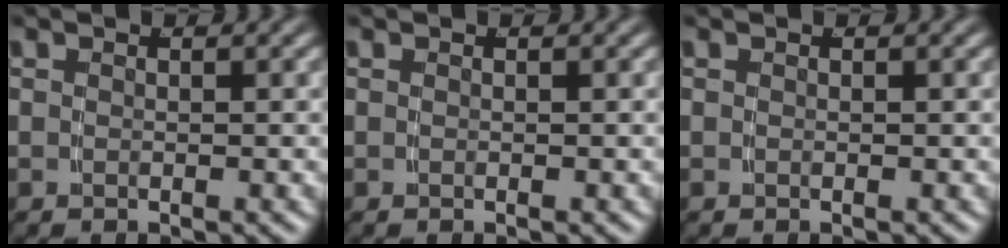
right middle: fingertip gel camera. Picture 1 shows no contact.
{"total": 0.0}
{"total": 0.0}